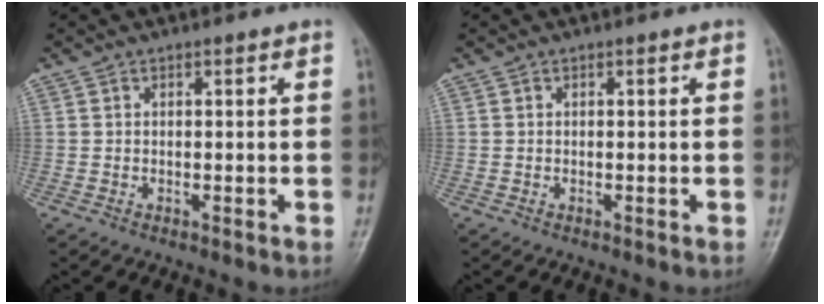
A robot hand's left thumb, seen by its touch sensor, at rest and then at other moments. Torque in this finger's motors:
{"motor_torque": [0.01, 0.01, -0.01, -0.01, 0.00]}